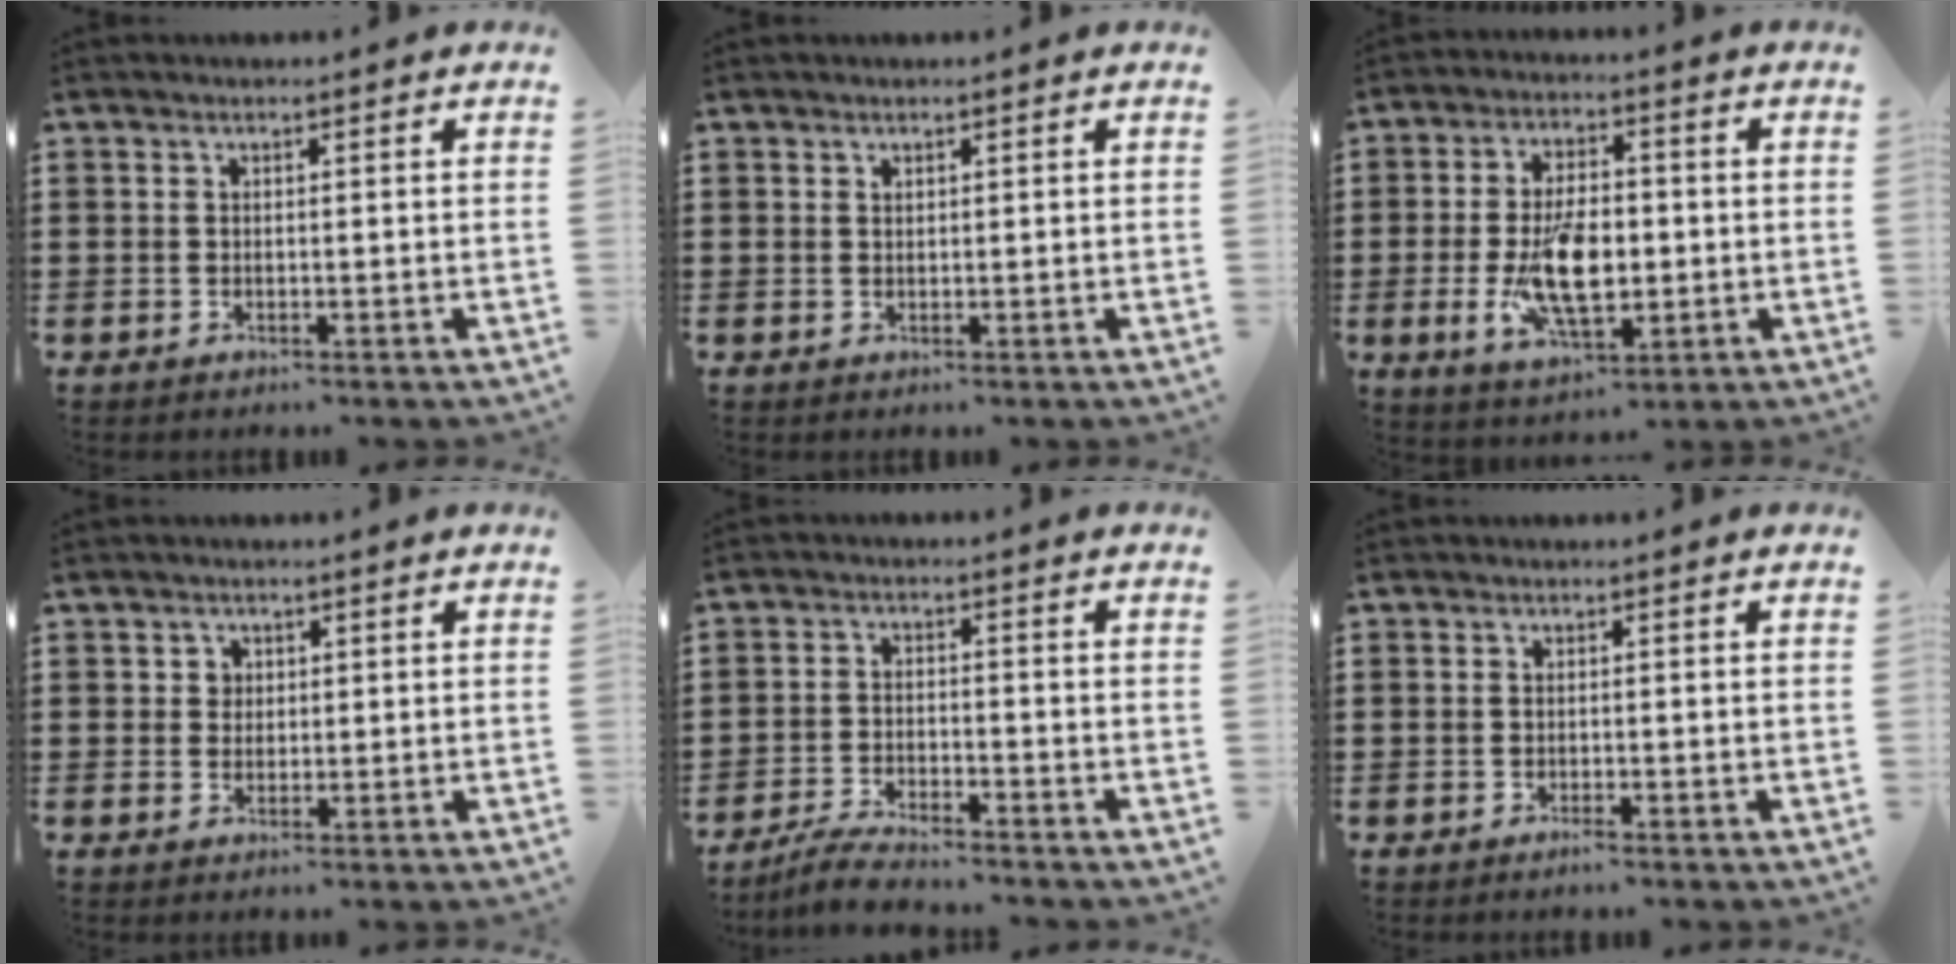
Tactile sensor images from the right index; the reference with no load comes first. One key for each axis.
{"total": 0.6, "fx": 0.4, "fy": 0.4, "fz": 0.1, "tx": -0.004, "ty": 0.001, "tz": 0.009}
{"total": 11.7, "fx": -1.5, "fy": 5.8, "fz": 10.1, "tx": -0.207, "ty": -0.010, "tz": -0.028}
{"total": 1.7, "fx": 0.5, "fy": 1.6, "fz": 0.4, "tx": -0.014, "ty": 0.008, "tz": 0.009}
{"total": 3.9, "fx": -3.7, "fy": 0.0, "fz": 1.1, "tx": -0.028, "ty": 0.000, "tz": -0.077}
{"total": 0.8, "fx": -0.6, "fy": 0.1, "fz": 0.5, "tx": -0.012, "ty": -0.004, "tz": -0.010}